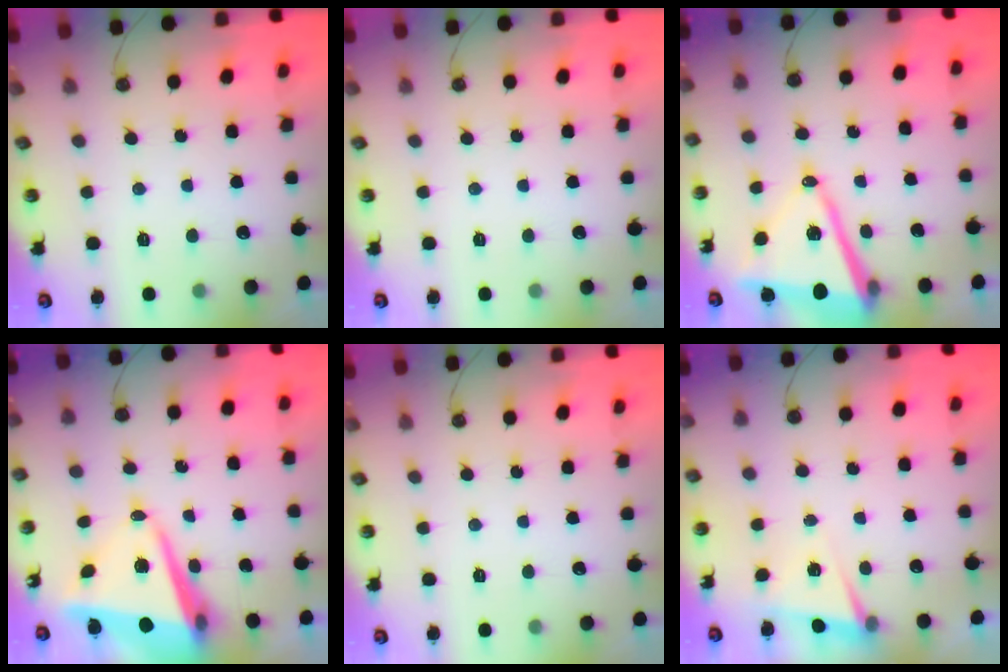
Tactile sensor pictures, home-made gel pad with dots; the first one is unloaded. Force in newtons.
{"total": 0.0}
{"total": 12.7, "press": 12.4, "slide": 2.3}
{"total": 10.7, "press": 10.7, "slide": 0.9}
{"total": 0.0}
{"total": 2.5, "press": 1.8, "slide": 1.8}